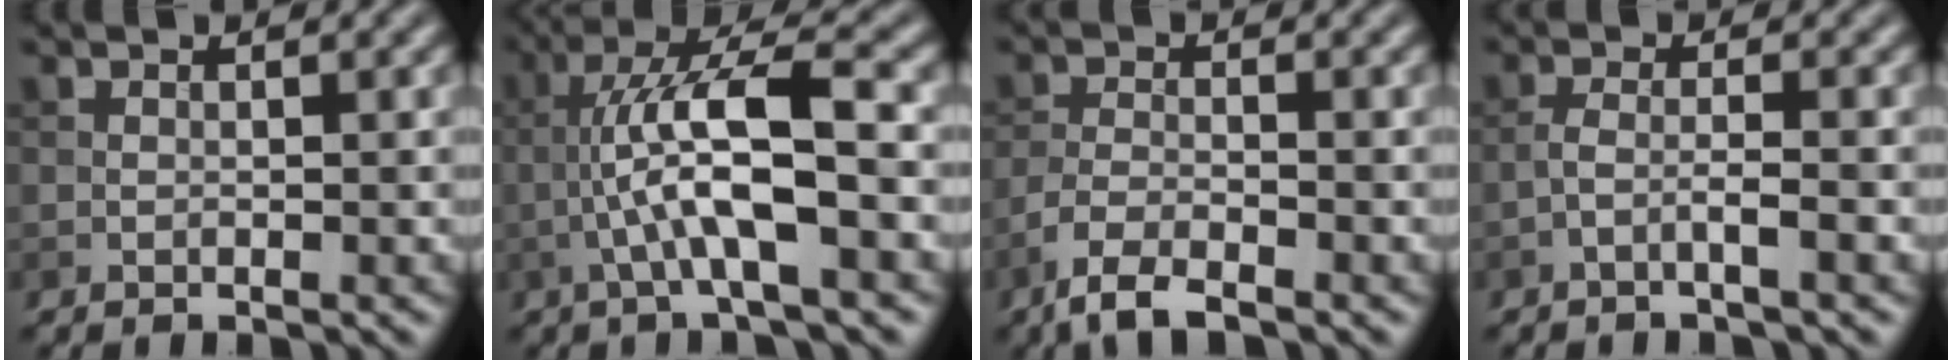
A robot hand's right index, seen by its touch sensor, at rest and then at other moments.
{"total": 7.2, "force": [-1.4, 1.2, 7.0], "torque": [-0.124, 0.021, -0.028]}
{"total": 3.9, "force": [-3.0, 0.9, 2.3], "torque": [-0.050, -0.006, -0.070]}
{"total": 1.9, "force": [-0.9, 0.3, 1.7], "torque": [-0.030, 0.008, -0.026]}